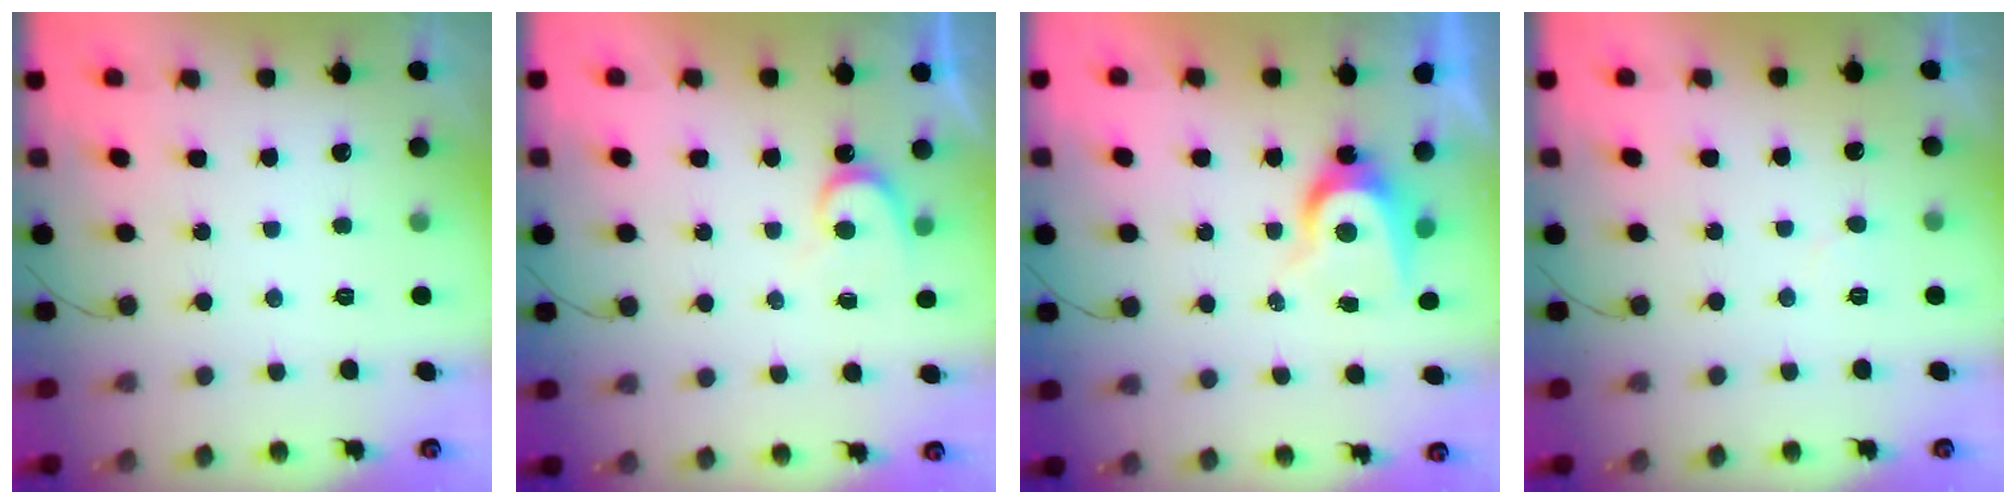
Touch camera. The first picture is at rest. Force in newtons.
{"total": 5.8, "press": 5.8, "slide": 0.6}
{"total": 7.3, "press": 7.3, "slide": 0.6}
{"total": 3.5, "press": 3.5, "slide": 0.4}